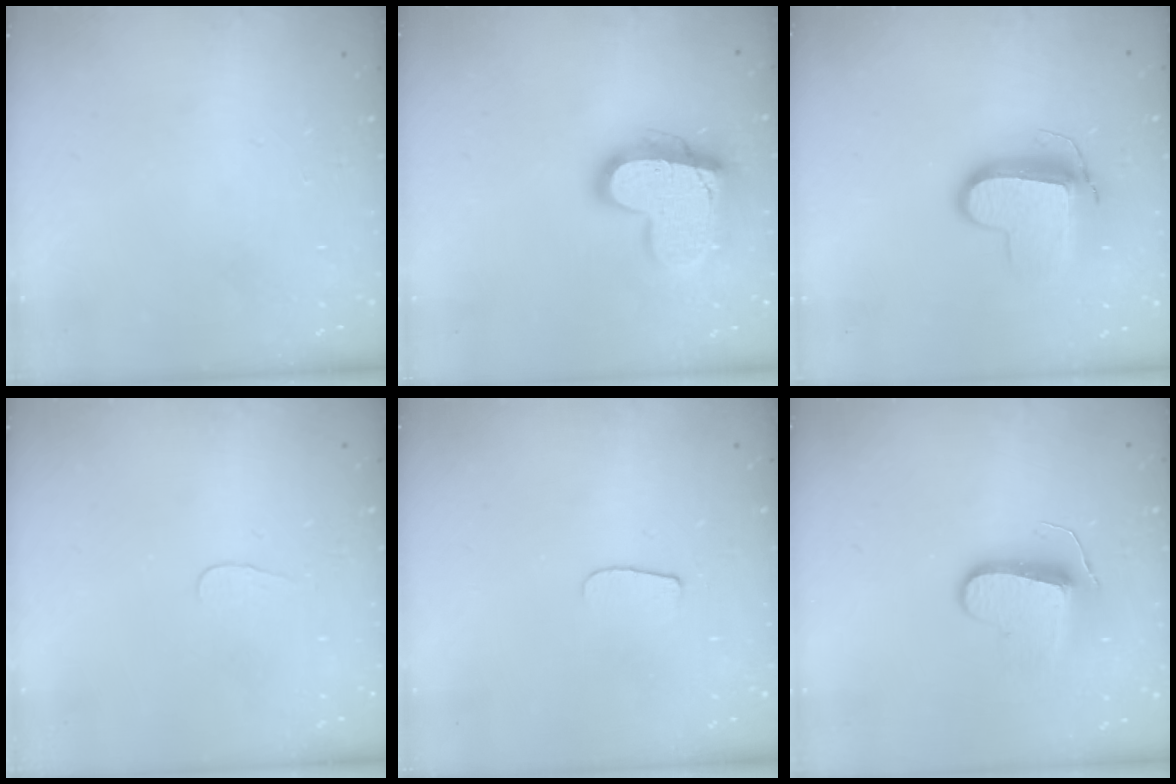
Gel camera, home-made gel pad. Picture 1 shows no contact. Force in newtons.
{"total": 18.1, "press": 18.1, "slide": 1.6}
{"total": 11.7, "press": 11.6, "slide": 1.3}
{"total": 2.8, "press": 2.7, "slide": 0.3}
{"total": 6.0, "press": 6.0, "slide": 0.6}
{"total": 9.2, "press": 9.2, "slide": 0.4}